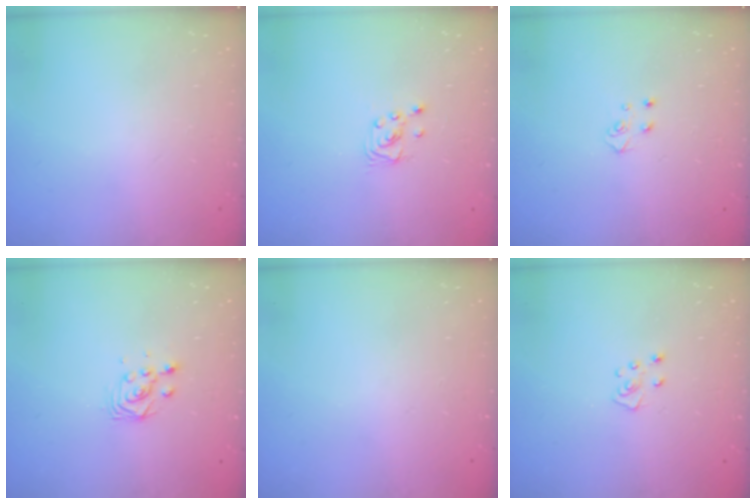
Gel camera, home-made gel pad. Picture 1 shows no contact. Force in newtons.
{"total": 1.6, "press": 1.6, "slide": 0.0}
{"total": 3.9, "press": 3.9, "slide": 0.4}
{"total": 2.8, "press": 2.8, "slide": 0.3}
{"total": 0.0}
{"total": 4.2, "press": 4.1, "slide": 0.3}